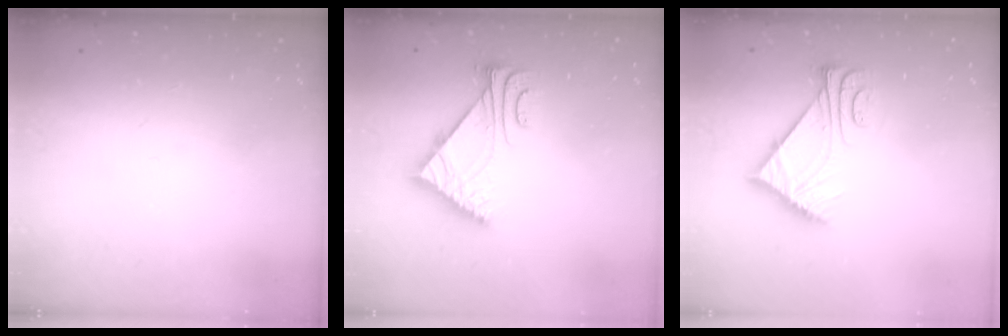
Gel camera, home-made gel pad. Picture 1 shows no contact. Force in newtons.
{"total": 6.5, "press": 6.5, "slide": 0.4}
{"total": 7.6, "press": 7.6, "slide": 0.9}